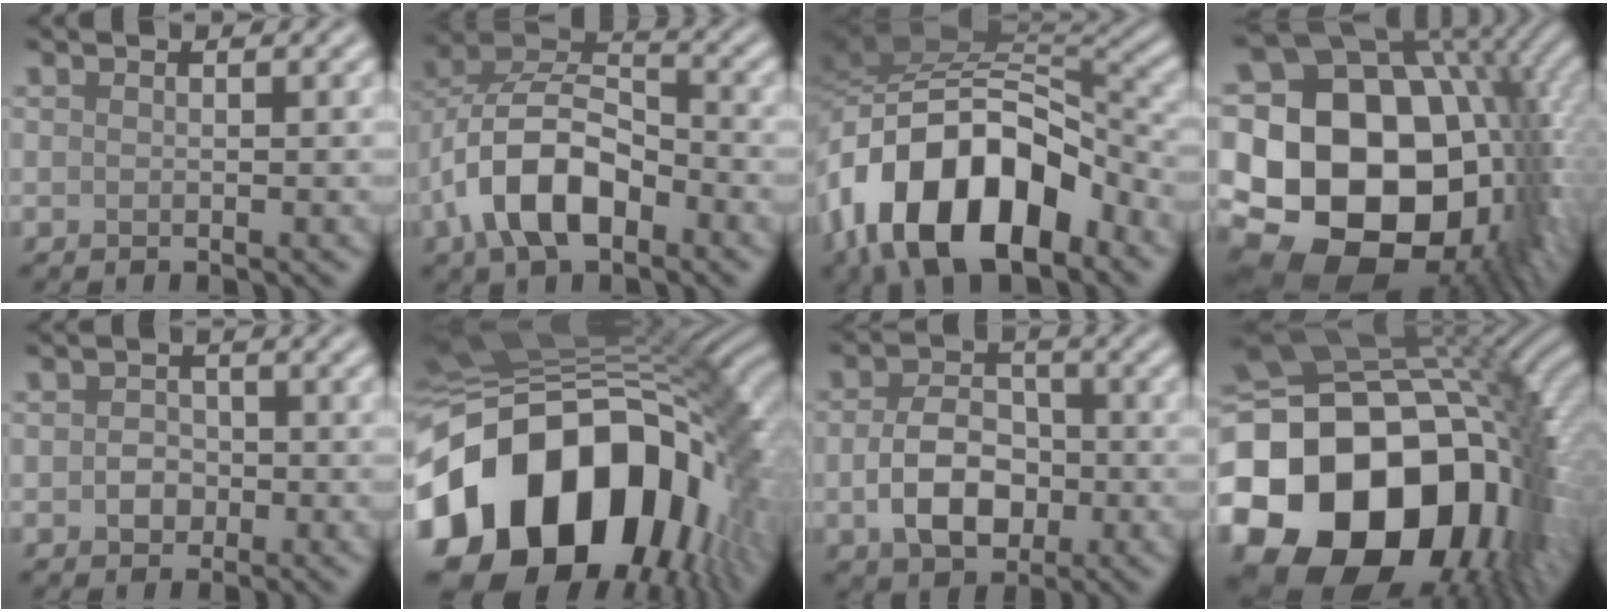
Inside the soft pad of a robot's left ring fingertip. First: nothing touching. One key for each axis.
{"total": 8.9, "fx": -3.7, "fy": 4.8, "fz": 6.5, "tx": -0.128, "ty": 0.013, "tz": -0.079}
{"total": 14.9, "fx": -7.7, "fy": 8.3, "fz": 9.7, "tx": -0.162, "ty": 0.003, "tz": -0.146}
{"total": 21.5, "fx": -1.0, "fy": 15.8, "fz": 14.6, "tx": -0.233, "ty": -0.010, "tz": -0.011}
{"total": 1.9, "fx": -0.4, "fy": 1.7, "fz": 0.9, "tx": -0.012, "ty": -0.002, "tz": -0.013}
{"total": 21.1, "fx": -6.0, "fy": 13.9, "fz": 14.7, "tx": -0.299, "ty": -0.025, "tz": -0.098}
{"total": 5.8, "fx": -1.2, "fy": 4.0, "fz": 4.1, "tx": -0.078, "ty": -0.004, "tz": -0.025}
{"total": 22.8, "fx": -6.1, "fy": 16.9, "fz": 14.1, "tx": -0.291, "ty": -0.033, "tz": -0.095}